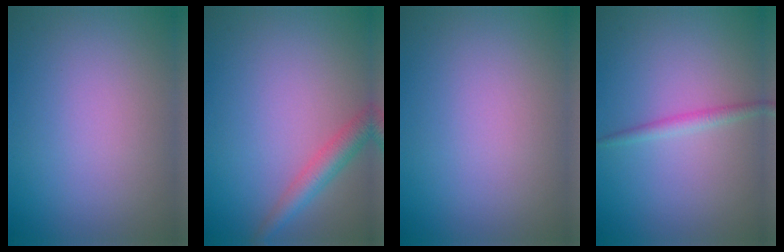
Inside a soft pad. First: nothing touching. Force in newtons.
{"total": 3.1, "press": 3.1, "slide": 0.2}
{"total": 0.0}
{"total": 1.4, "press": 1.4, "slide": 0.1}